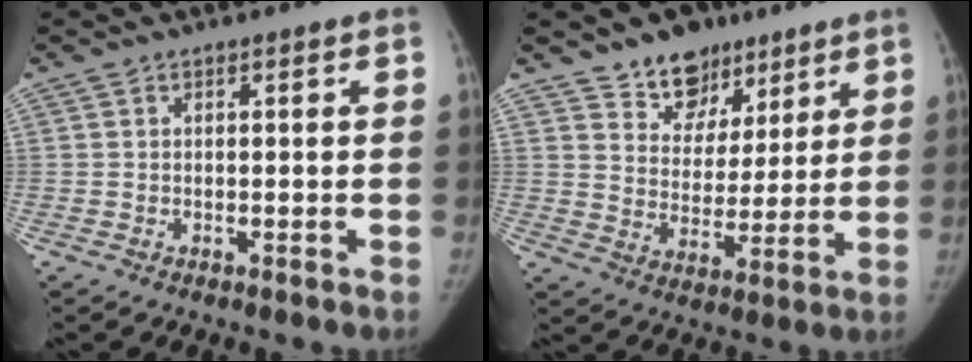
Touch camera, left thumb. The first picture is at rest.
{"total": 11.0, "force": [7.8, 7.2, 2.7], "torque": [0.001, -0.048, 0.136]}